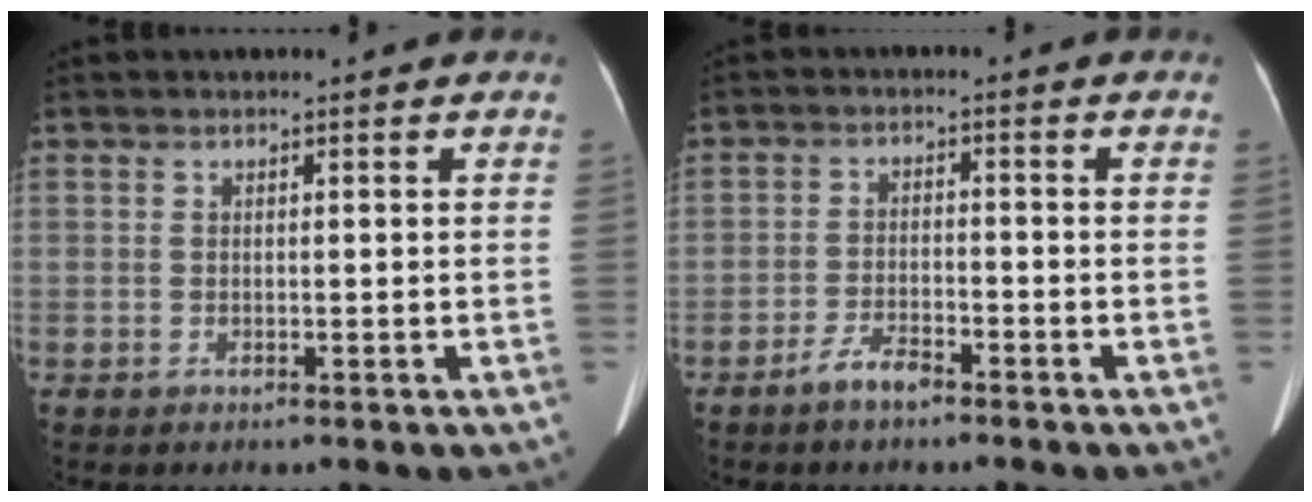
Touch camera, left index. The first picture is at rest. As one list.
[{"total": 3.6, "force": [-2.9, 0.9, 2.0], "torque": [-0.042, 0.000, -0.053]}]